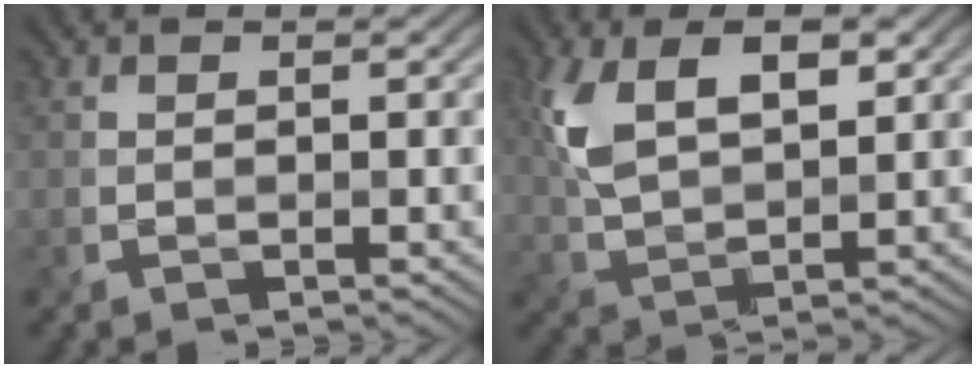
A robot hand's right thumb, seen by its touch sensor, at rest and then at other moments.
{"total": 8.9, "force": [3.2, 4.5, 7.0], "torque": [-0.160, 0.003, 0.059]}